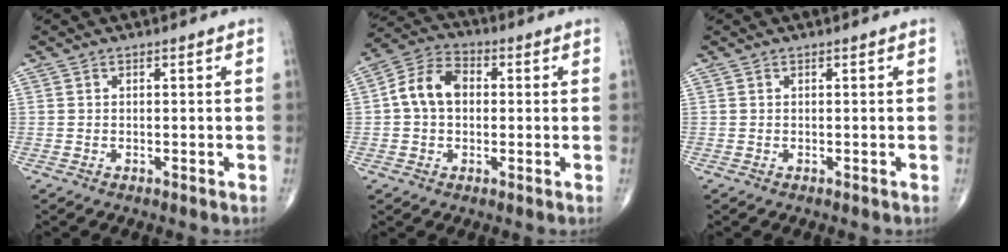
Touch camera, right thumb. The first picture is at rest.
{"total": 8.9, "force": [0.5, 6.5, 6.2], "torque": [-0.105, 0.028, 0.000]}
{"total": 0.0}